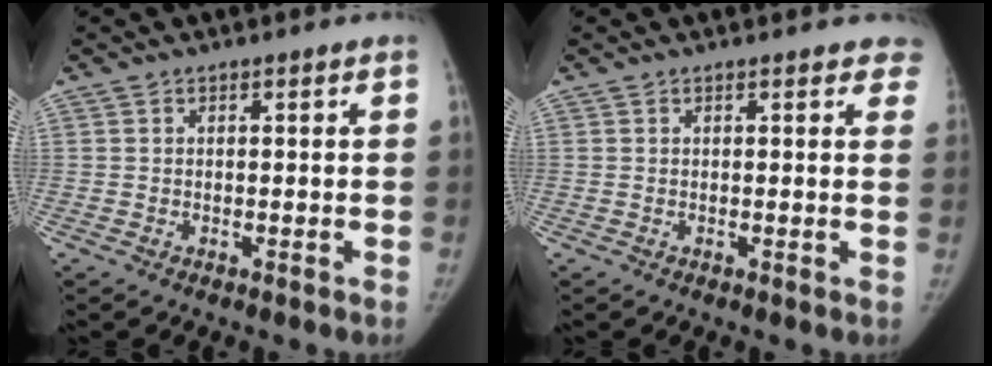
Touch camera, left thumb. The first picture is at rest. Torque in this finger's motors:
{"motor_torque": [-0.04, 0.11, 0.06, 0.30, -0.04]}